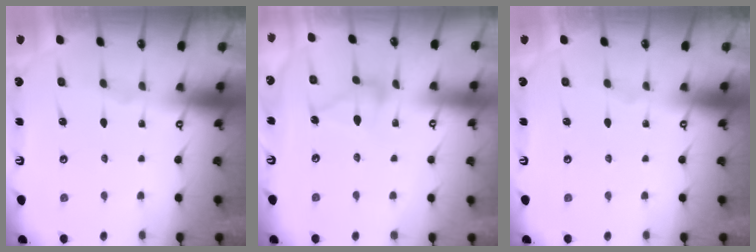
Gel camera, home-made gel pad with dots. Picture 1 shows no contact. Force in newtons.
{"total": 8.0, "press": 8.0, "slide": 0.6}
{"total": 0.0}